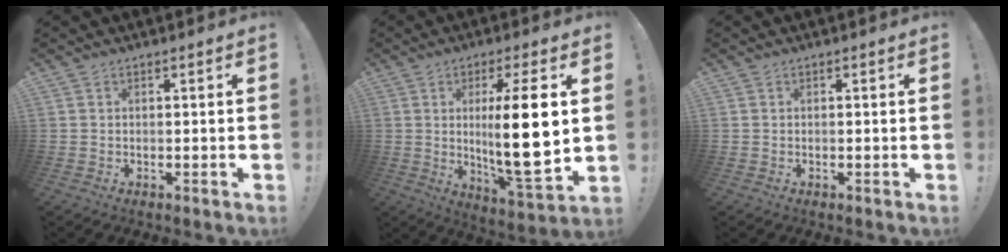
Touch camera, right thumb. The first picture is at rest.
{"total": 17.8, "force": [1.7, 3.2, 17.5], "torque": [-0.289, -0.026, 0.014]}
{"total": 0.0}